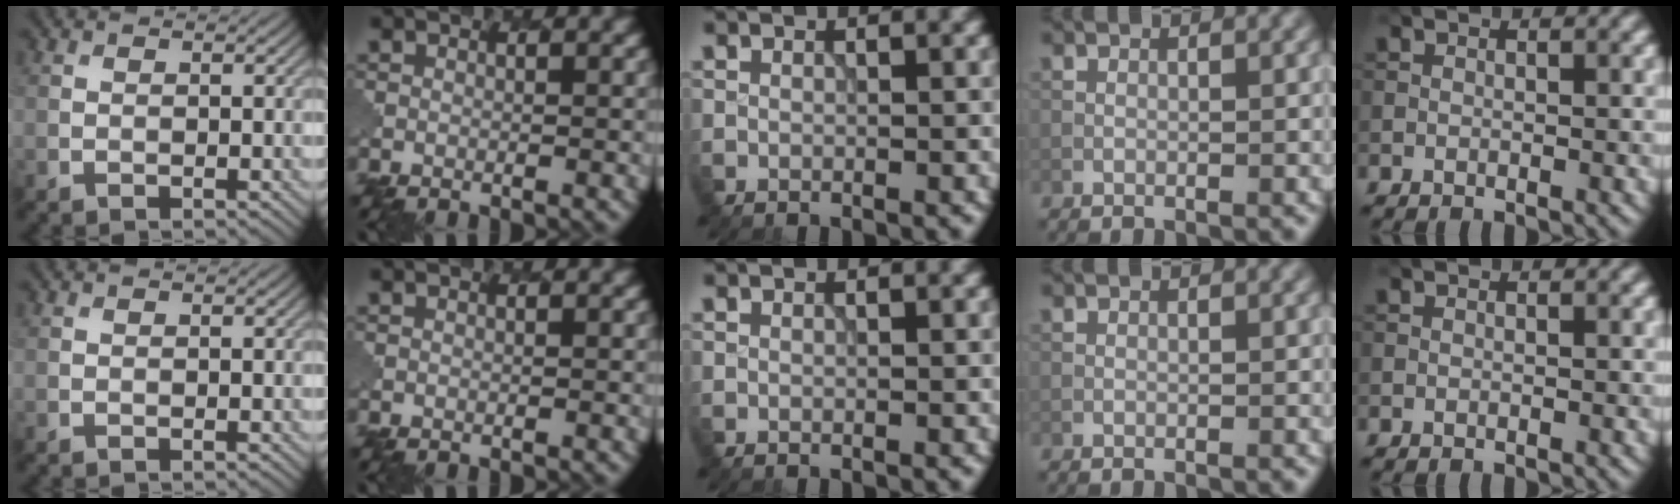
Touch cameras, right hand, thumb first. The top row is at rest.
{}